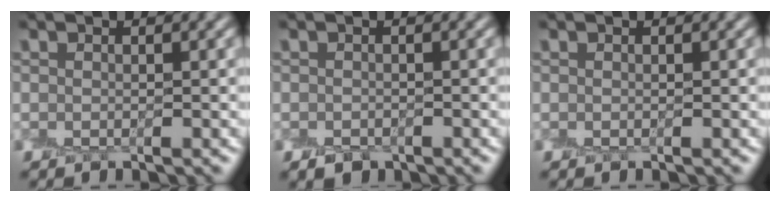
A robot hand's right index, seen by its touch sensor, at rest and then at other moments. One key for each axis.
{"total": 0.8, "fx": -0.5, "fy": 0.6, "fz": -0.1, "tx": 0.005, "ty": 0.000, "tz": -0.013}
{"total": 0.0}